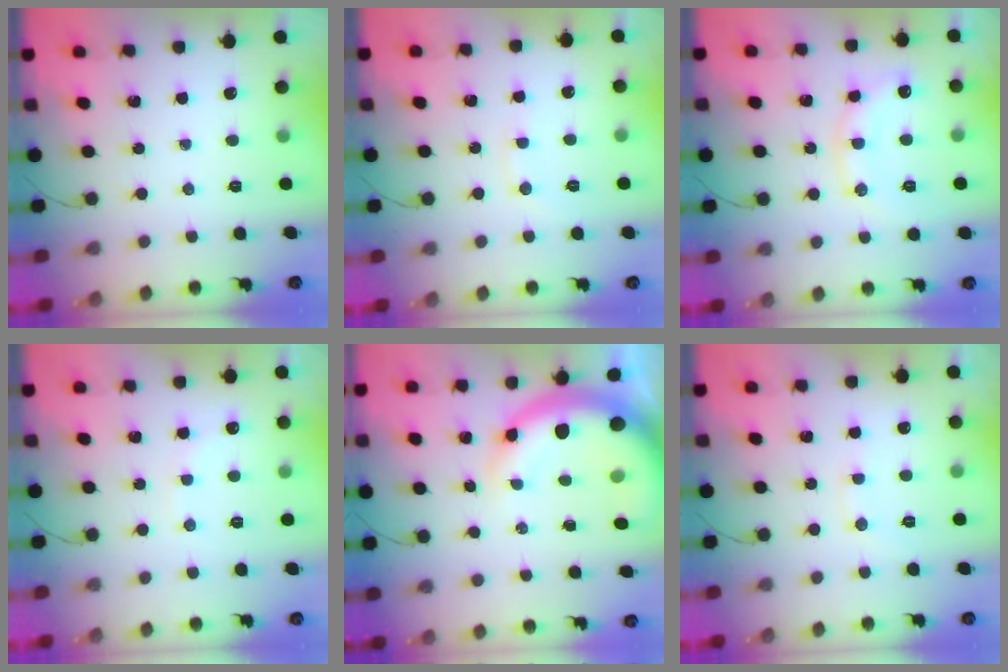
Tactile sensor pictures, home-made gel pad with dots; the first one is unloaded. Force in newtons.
{"total": 6.4, "press": 6.2, "slide": 1.4}
{"total": 14.4, "press": 14.4, "slide": 0.6}
{"total": 6.1, "press": 6.0, "slide": 1.2}
{"total": 14.7, "press": 14.3, "slide": 3.4}
{"total": 7.4, "press": 7.2, "slide": 1.5}